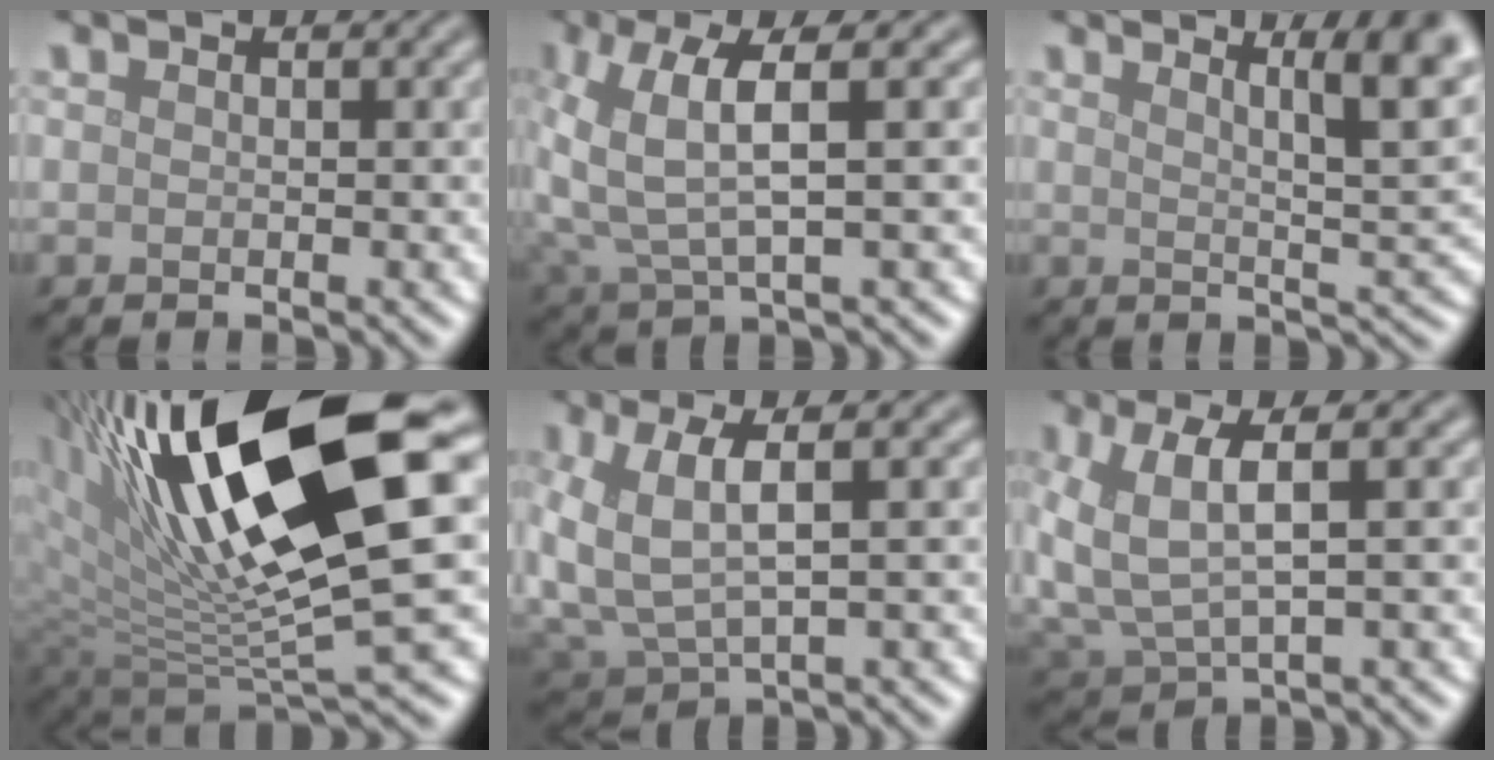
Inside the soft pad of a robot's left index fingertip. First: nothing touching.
{"total": 6.4, "force": [1.3, 2.1, 5.8], "torque": [-0.145, 0.007, 0.031]}
{"total": 7.7, "force": [3.8, 1.7, 6.4], "torque": [-0.055, 0.016, 0.049]}
{"total": 15.7, "force": [5.4, 4.8, 13.9], "torque": [-0.240, -0.007, 0.097]}
{"total": 6.9, "force": [1.1, 3.4, 5.9], "torque": [-0.150, -0.003, 0.032]}
{"total": 6.4, "force": [1.4, 2.9, 5.6], "torque": [-0.143, -0.001, 0.036]}